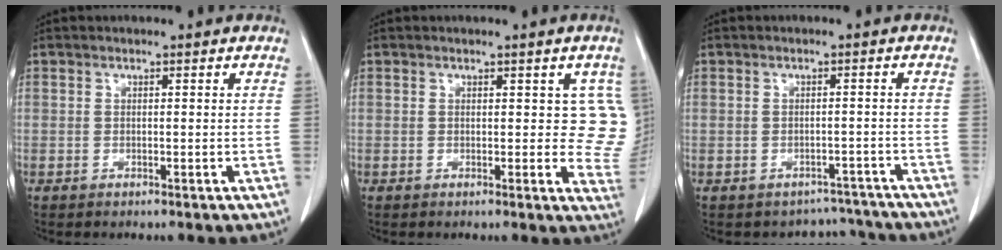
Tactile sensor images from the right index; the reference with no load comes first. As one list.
[{"total": 5.5, "force": [1.7, 3.1, 4.2], "torque": [-0.017, -0.005, 0.014]}, {"total": 4.1, "force": [-3.6, 1.6, -1.2], "torque": [0.020, 0.032, -0.040]}]